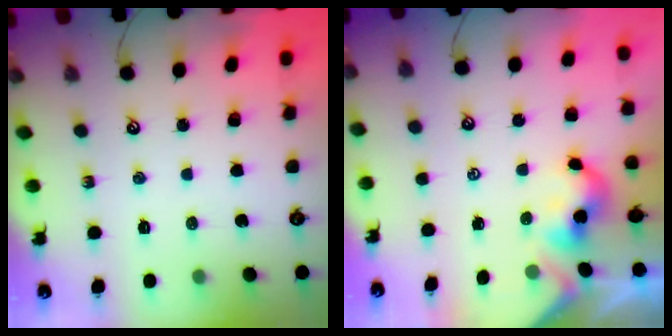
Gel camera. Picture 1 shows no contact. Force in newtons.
{"total": 1.2, "press": 1.1, "slide": 0.3}